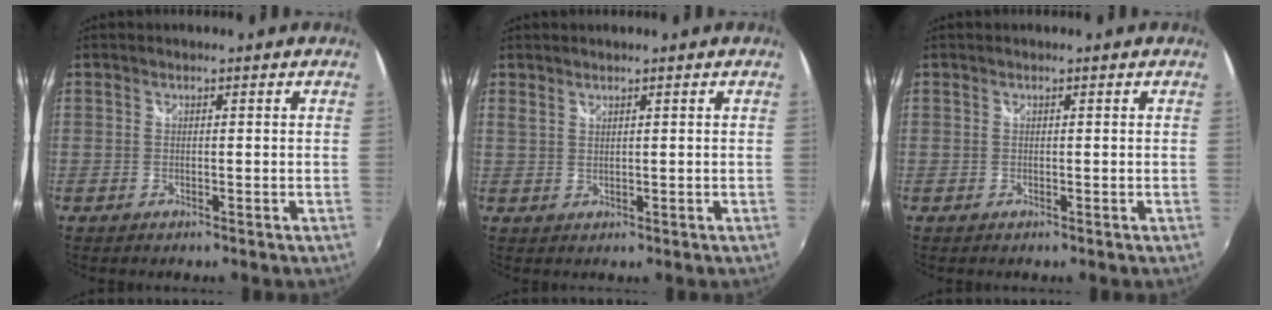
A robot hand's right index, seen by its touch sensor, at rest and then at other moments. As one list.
[{"total": 1.1, "force": [1.0, 0.2, 0.4], "torque": [-0.006, 0.001, 0.017]}, {"total": 0.0}]